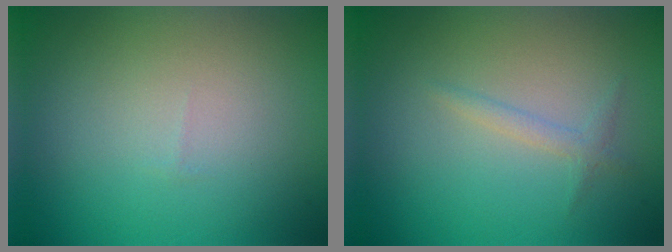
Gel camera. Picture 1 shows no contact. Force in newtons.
{"total": 1.1, "press": 1.1, "slide": 0.1}